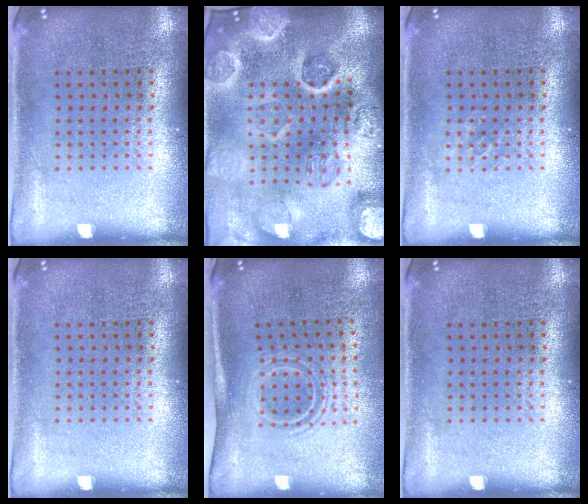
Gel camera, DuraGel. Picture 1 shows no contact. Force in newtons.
{"total": 5.3, "press": 4.6, "slide": 2.7}
{"total": 0.8, "press": 0.8, "slide": 0.1}
{"total": 0.0}
{"total": 1.7, "press": 1.1, "slide": 1.2}
{"total": 0.0}